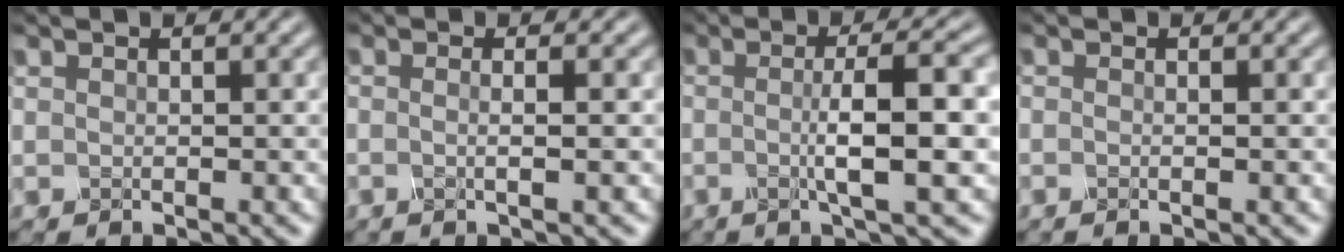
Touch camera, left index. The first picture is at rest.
{"total": 2.4, "force": [-0.1, 1.0, 2.2], "torque": [-0.014, 0.002, -0.031]}
{"total": 6.6, "force": [-0.6, 1.2, 6.5], "torque": [-0.093, 0.004, -0.016]}
{"total": 0.6, "force": [-0.5, 0.1, 0.4], "torque": [-0.003, -0.001, -0.014]}